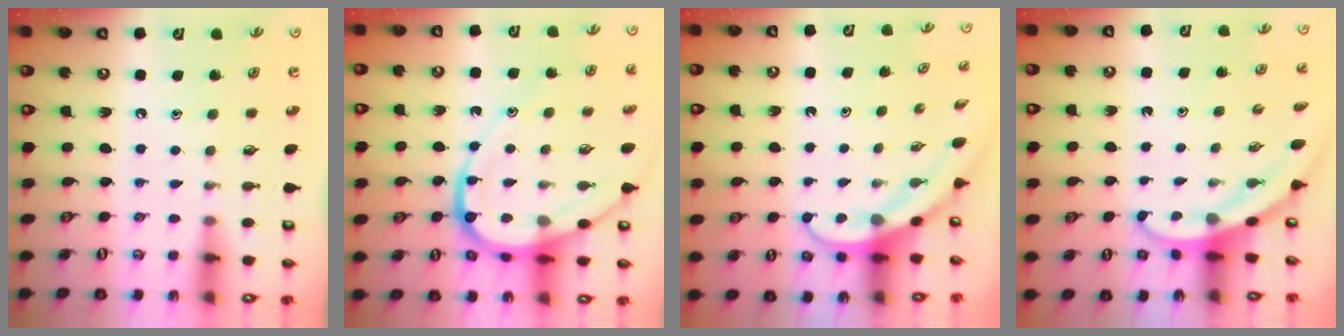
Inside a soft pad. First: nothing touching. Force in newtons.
{"total": 14.0, "press": 13.9, "slide": 1.5}
{"total": 3.8, "press": 3.8, "slide": 0.3}
{"total": 3.2, "press": 3.2, "slide": 0.1}